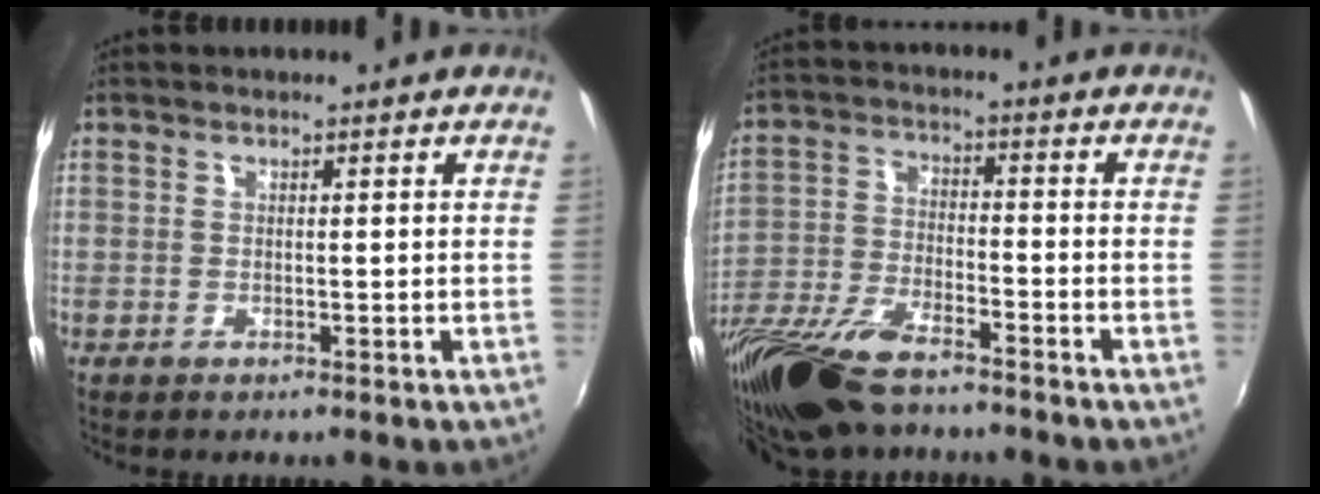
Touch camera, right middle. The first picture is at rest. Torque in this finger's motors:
{"motor_torque": [0.63, -1.51, 0.55, 0.20]}